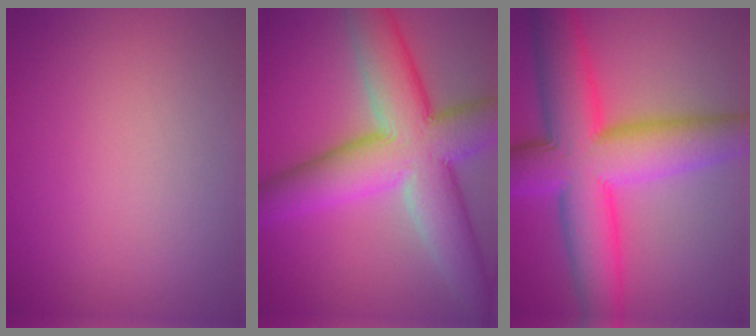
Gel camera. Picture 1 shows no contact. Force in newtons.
{"total": 11.5, "press": 11.5, "slide": 0.5}
{"total": 12.0, "press": 12.0, "slide": 0.1}